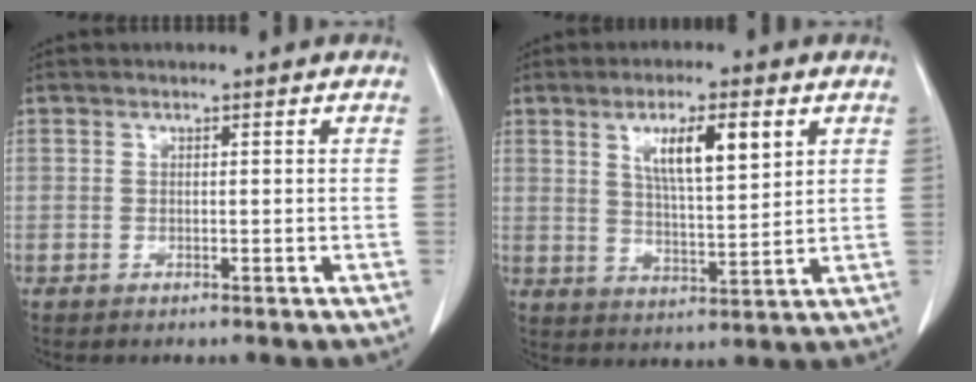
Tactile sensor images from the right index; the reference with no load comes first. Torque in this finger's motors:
{"motor_torque": [0.67, 0.53, 0.37, 0.11]}